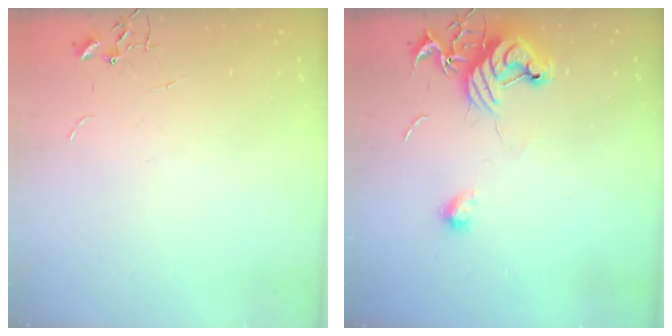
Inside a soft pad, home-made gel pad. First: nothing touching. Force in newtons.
{"total": 12.1, "press": 12.1, "slide": 0.4}